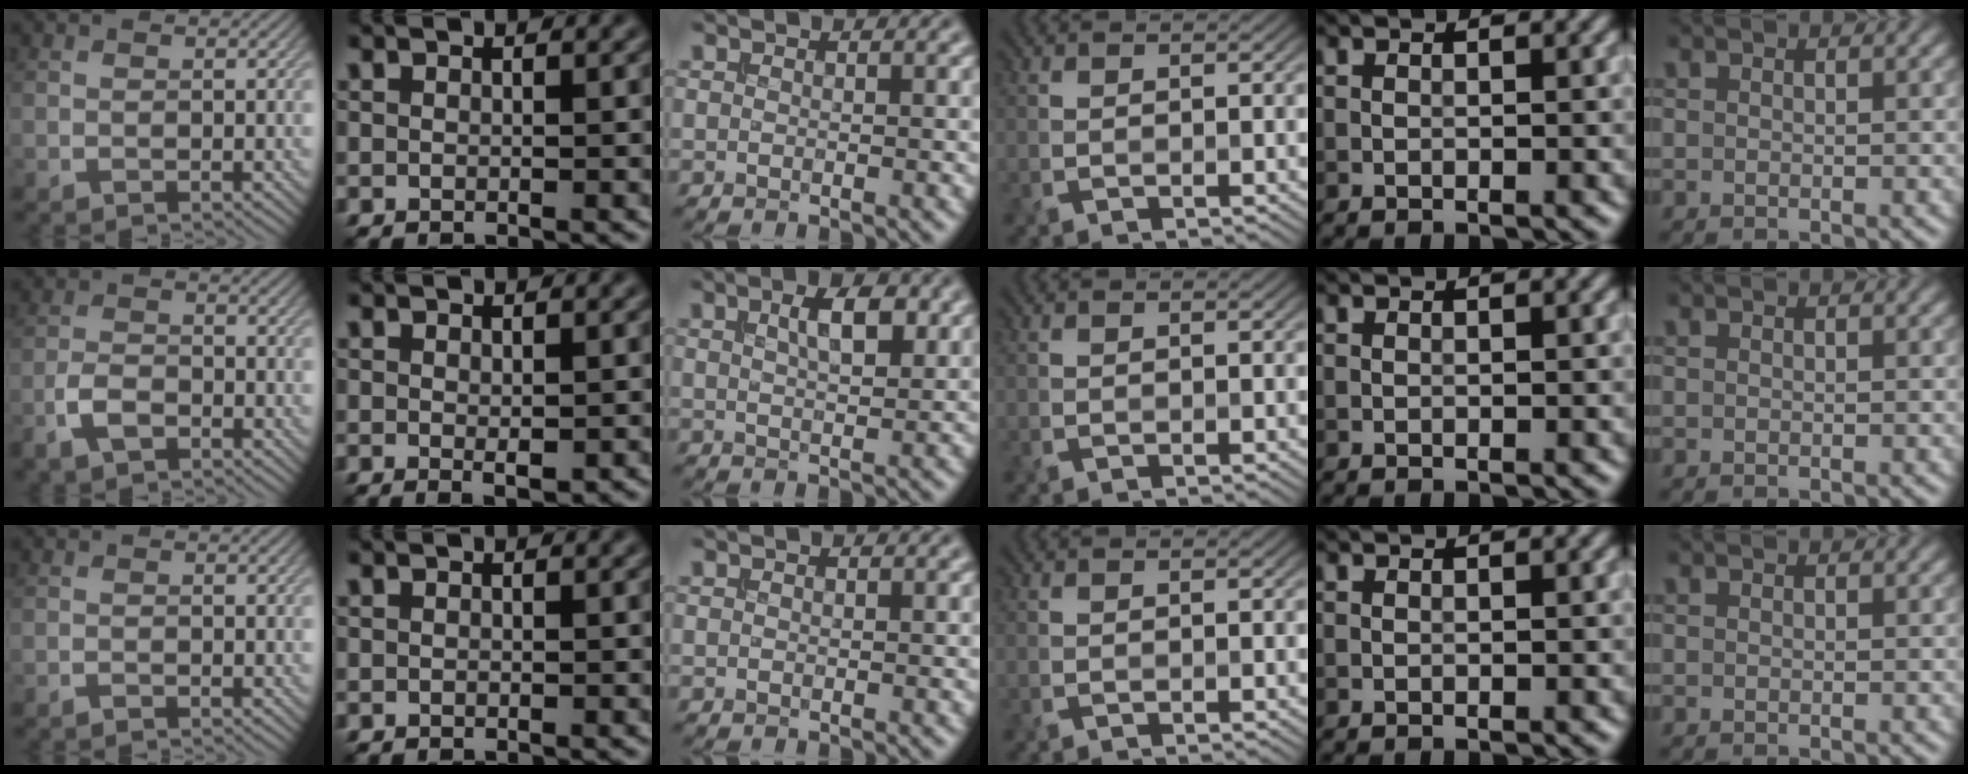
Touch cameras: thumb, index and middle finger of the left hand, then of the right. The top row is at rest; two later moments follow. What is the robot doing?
{"motion": "extract", "object": "file holder"}